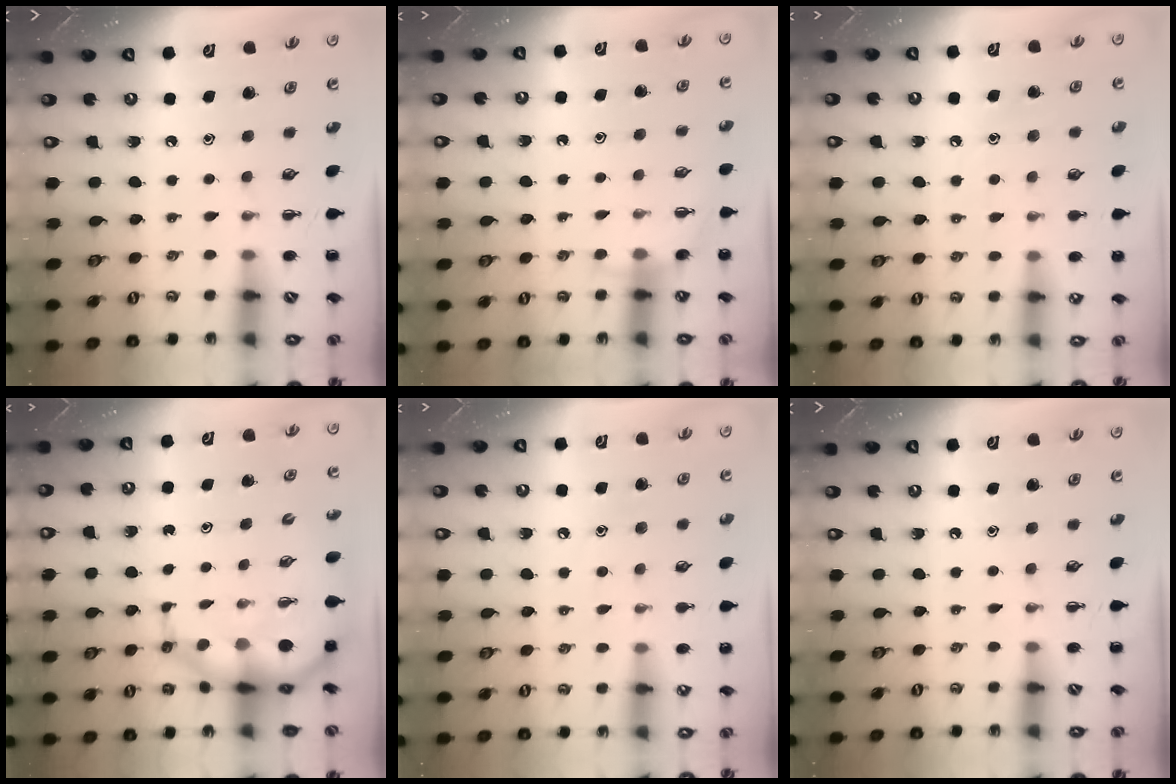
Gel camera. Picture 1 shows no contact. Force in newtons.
{"total": 5.3, "press": 5.1, "slide": 1.4}
{"total": 7.5, "press": 7.3, "slide": 2.0}
{"total": 9.3, "press": 8.9, "slide": 2.6}
{"total": 6.7, "press": 6.5, "slide": 1.7}
{"total": 0.0}